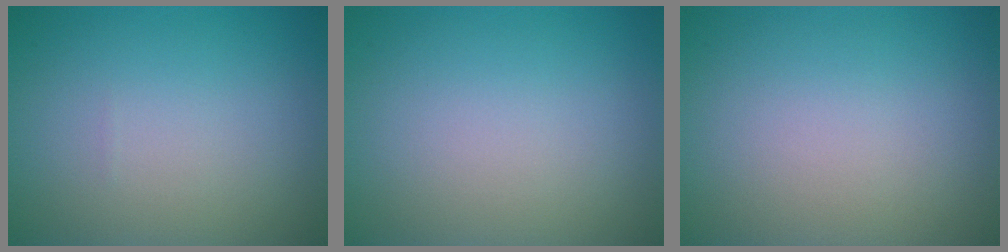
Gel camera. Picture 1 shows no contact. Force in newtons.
{"total": 0.0}
{"total": 0.0}